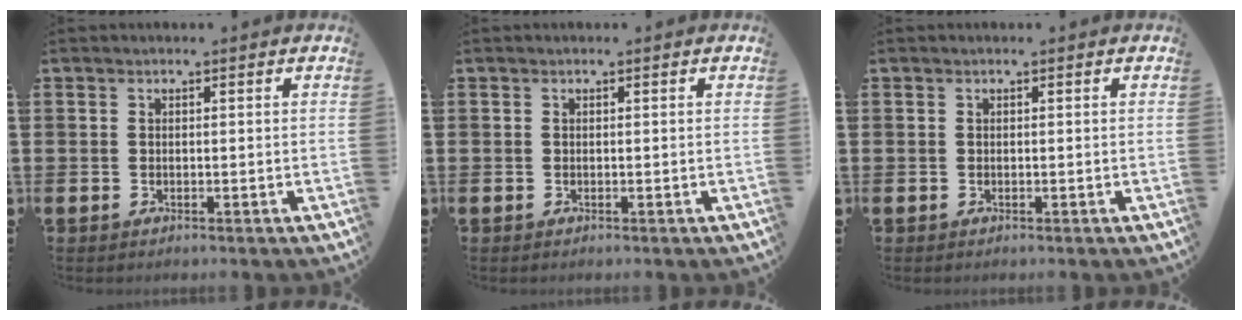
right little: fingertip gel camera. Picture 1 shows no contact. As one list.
[{"total": 0.0}, {"total": 0.0}]